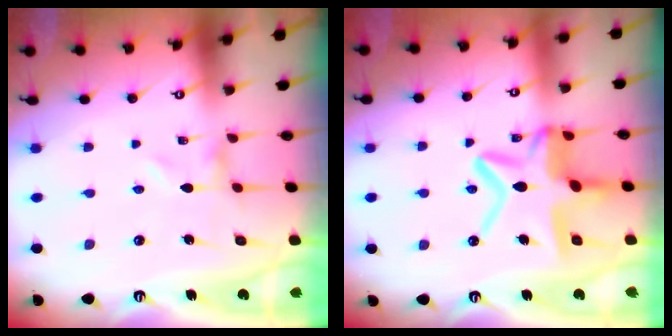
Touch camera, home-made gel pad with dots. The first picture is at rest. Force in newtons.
{"total": 15.4, "press": 15.4, "slide": 1.4}